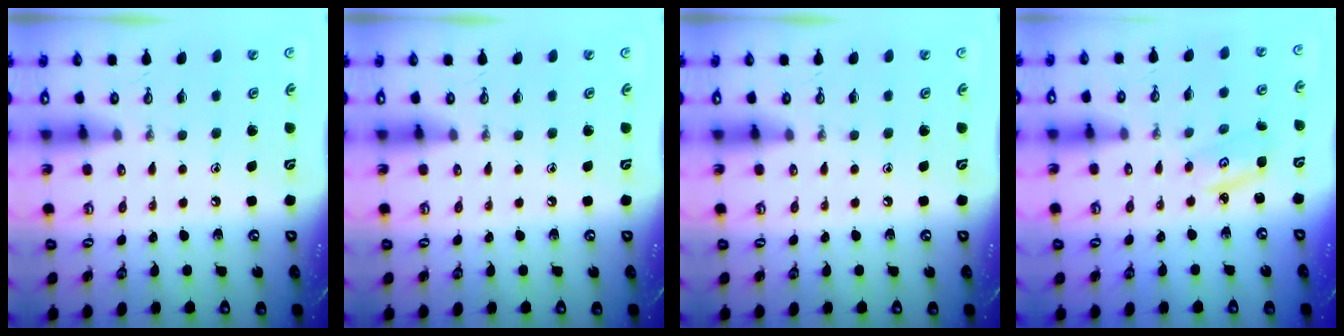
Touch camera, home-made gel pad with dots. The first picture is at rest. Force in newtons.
{"total": 0.0}
{"total": 0.0}
{"total": 2.8, "press": 2.8, "slide": 0.3}